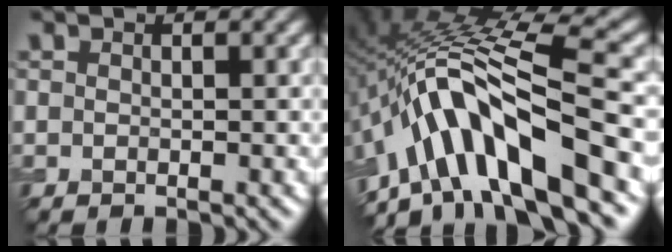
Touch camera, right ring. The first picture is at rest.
{"total": 12.8, "force": [-6.0, 3.6, 10.7], "torque": [-0.181, 0.021, -0.104]}